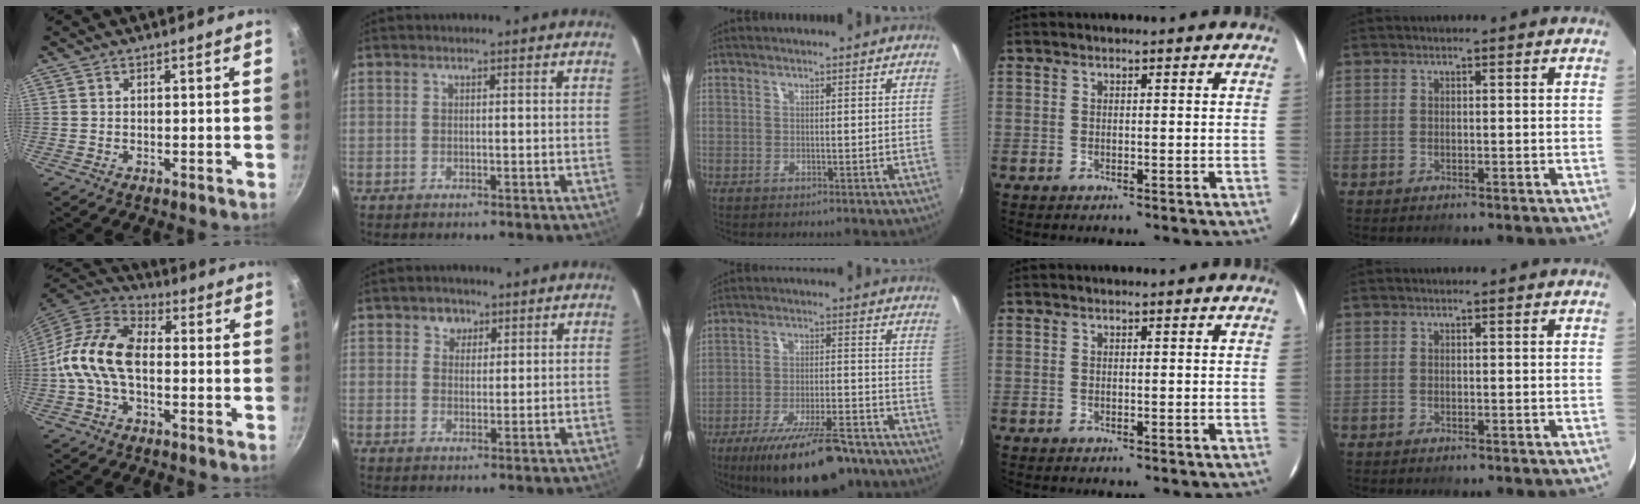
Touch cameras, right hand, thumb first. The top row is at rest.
{"thumb": {"total": 13.8, "force": [-1.4, 8.5, 10.9], "torque": [-0.193, 0.039, -0.047]}, "index": {"total": 3.1, "force": [1.6, 2.7, 0.5], "torque": [0.005, 0.008, 0.026]}, "middle": {"total": 17.2, "force": [-13.0, 5.1, 10.1], "torque": [-0.184, -0.024, -0.193]}}